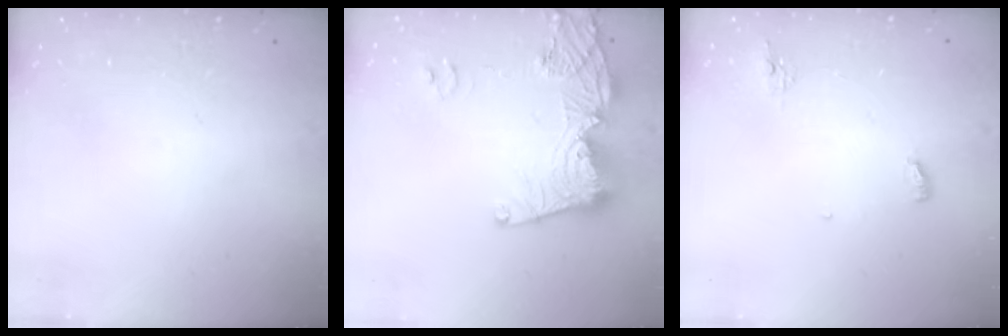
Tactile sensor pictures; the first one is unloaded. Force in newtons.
{"total": 14.9, "press": 14.8, "slide": 1.7}
{"total": 4.8, "press": 4.8, "slide": 0.3}